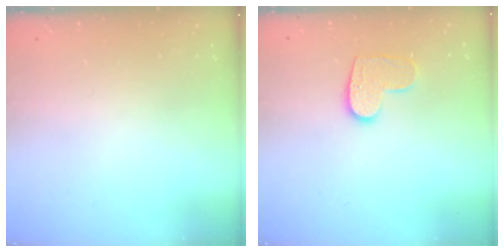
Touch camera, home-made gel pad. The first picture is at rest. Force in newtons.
{"total": 8.9, "press": 8.9, "slide": 0.5}